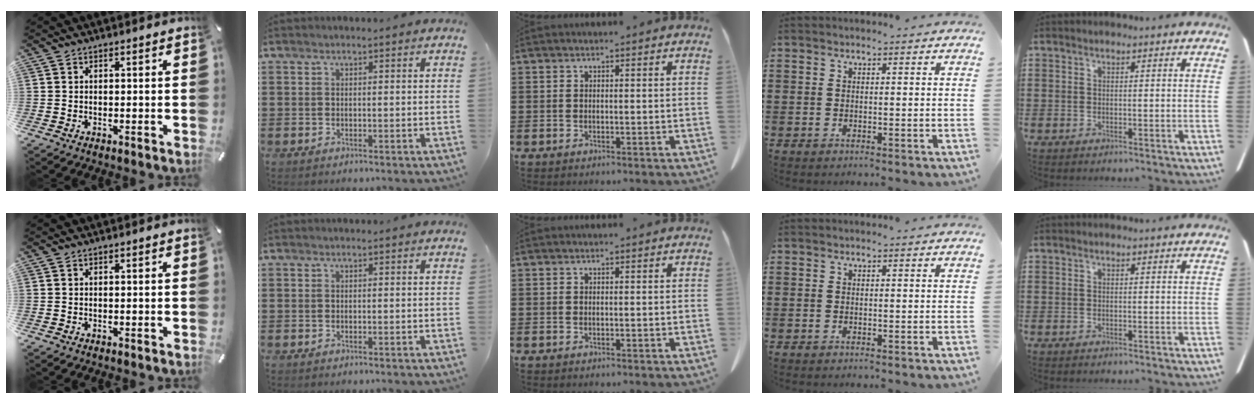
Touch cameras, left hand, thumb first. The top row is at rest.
{}